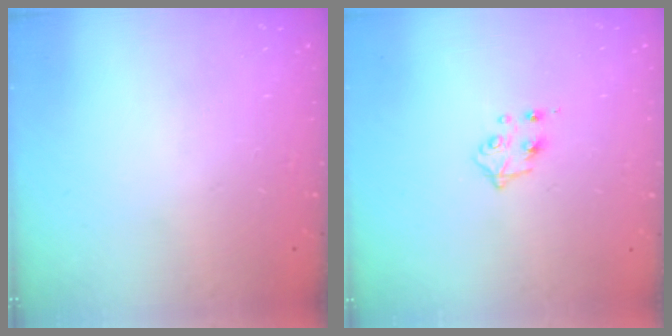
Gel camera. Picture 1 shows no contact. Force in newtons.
{"total": 4.9, "press": 4.8, "slide": 0.7}